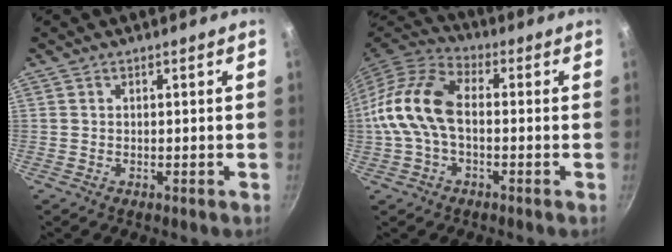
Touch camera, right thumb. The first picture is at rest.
{"total": 13.6, "force": [-1.0, 8.1, 10.9], "torque": [-0.203, 0.039, -0.037]}